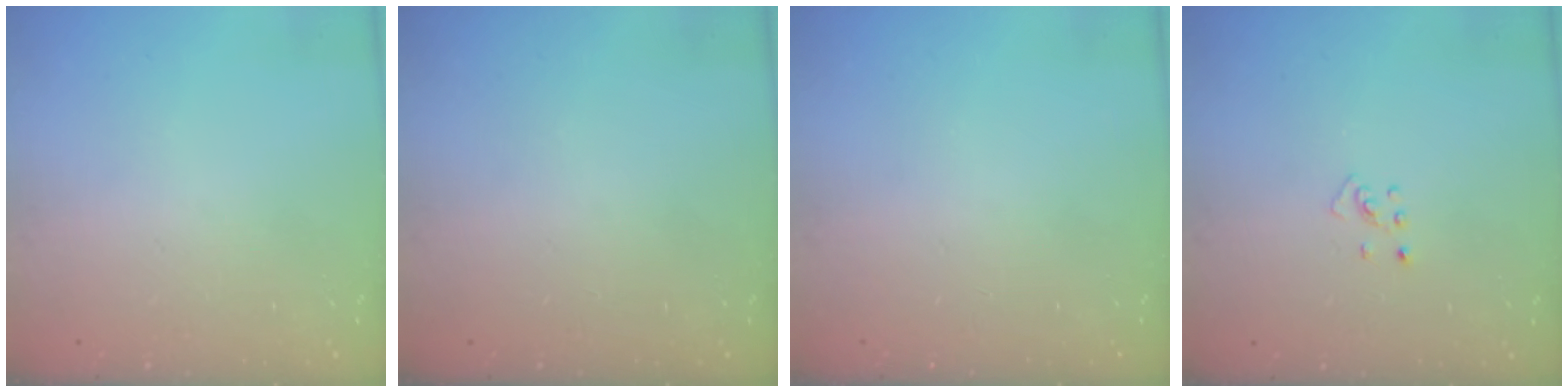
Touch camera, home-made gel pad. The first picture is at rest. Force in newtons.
{"total": 0.0}
{"total": 0.0}
{"total": 2.7, "press": 2.7, "slide": 0.5}